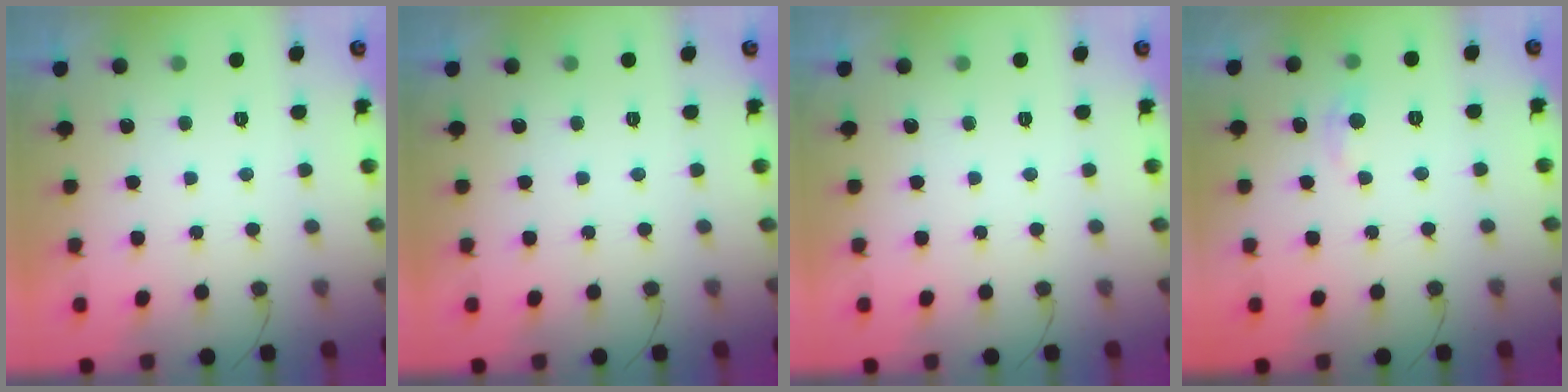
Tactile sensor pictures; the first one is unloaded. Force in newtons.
{"total": 0.0}
{"total": 0.0}
{"total": 4.5, "press": 4.5, "slide": 0.6}